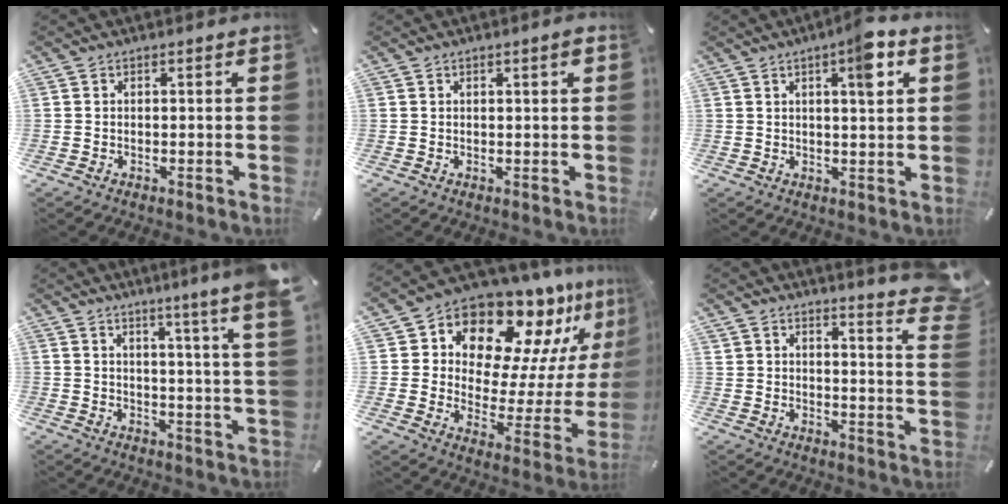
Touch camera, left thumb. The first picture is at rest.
{"total": 1.2, "force": [0.5, 0.1, 1.0], "torque": [-0.020, 0.000, 0.009]}
{"total": 6.4, "force": [2.9, 1.2, 5.6], "torque": [-0.084, -0.008, 0.040]}
{"total": 8.5, "force": [5.3, -0.9, 6.6], "torque": [-0.100, -0.051, 0.077]}
{"total": 14.8, "force": [12.6, 6.7, 4.1], "torque": [-0.068, -0.131, 0.212]}
{"total": 7.6, "force": [6.5, 1.9, 3.4], "torque": [-0.048, -0.064, 0.111]}